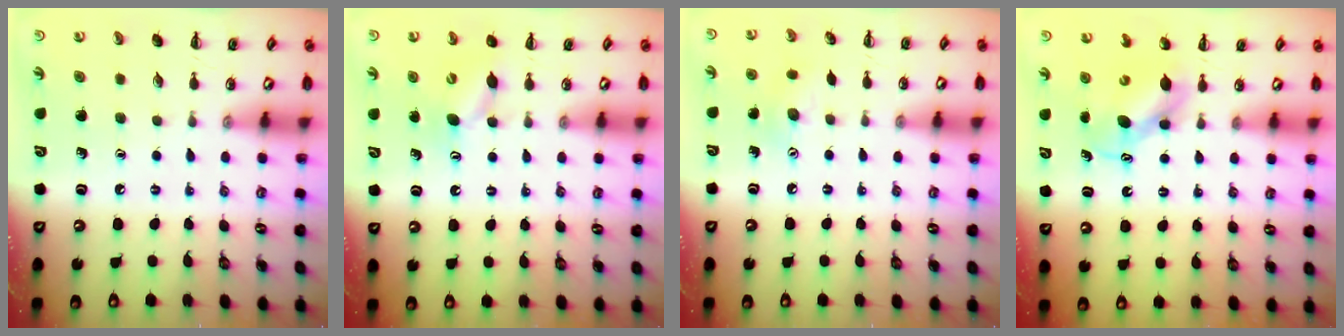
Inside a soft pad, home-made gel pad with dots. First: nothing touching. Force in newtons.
{"total": 7.7, "press": 7.6, "slide": 1.1}
{"total": 7.0, "press": 6.9, "slide": 1.4}
{"total": 6.6, "press": 6.6, "slide": 0.7}